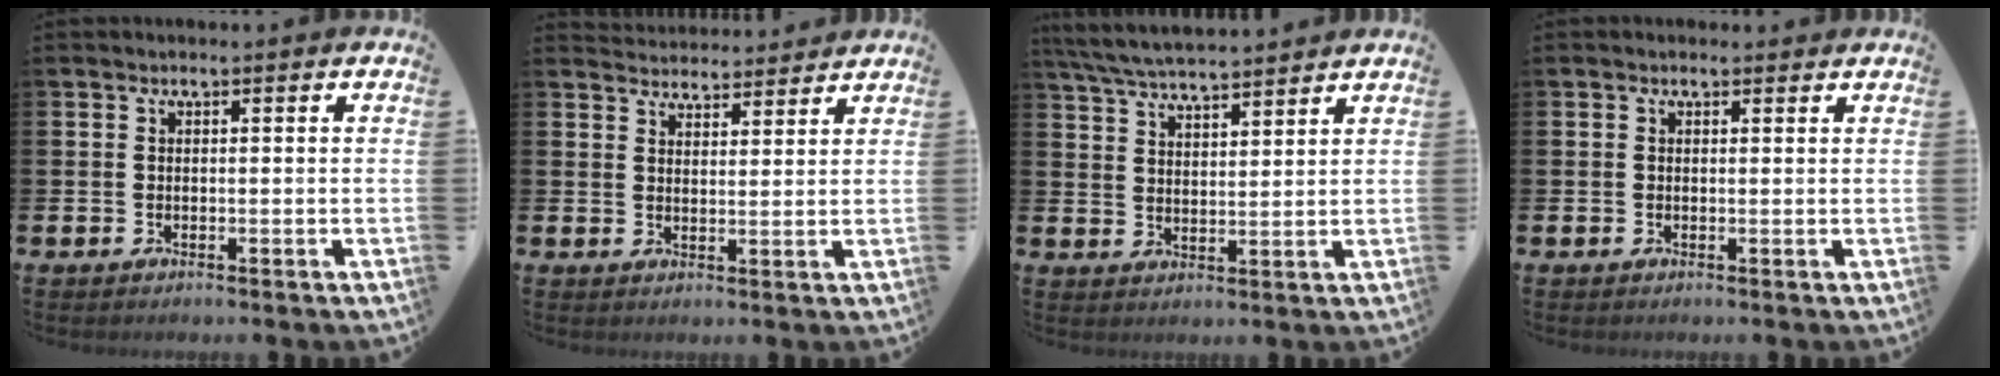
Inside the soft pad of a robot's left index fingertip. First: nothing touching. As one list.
[{"total": 3.6, "force": [3.5, 0.5, -0.4], "torque": [0.002, -0.025, 0.063]}, {"total": 5.7, "force": [5.6, 0.2, 1.2], "torque": [-0.045, -0.029, 0.101]}, {"total": 0.5, "force": [0.3, 0.3, 0.2], "torque": [0.011, -0.002, 0.001]}]